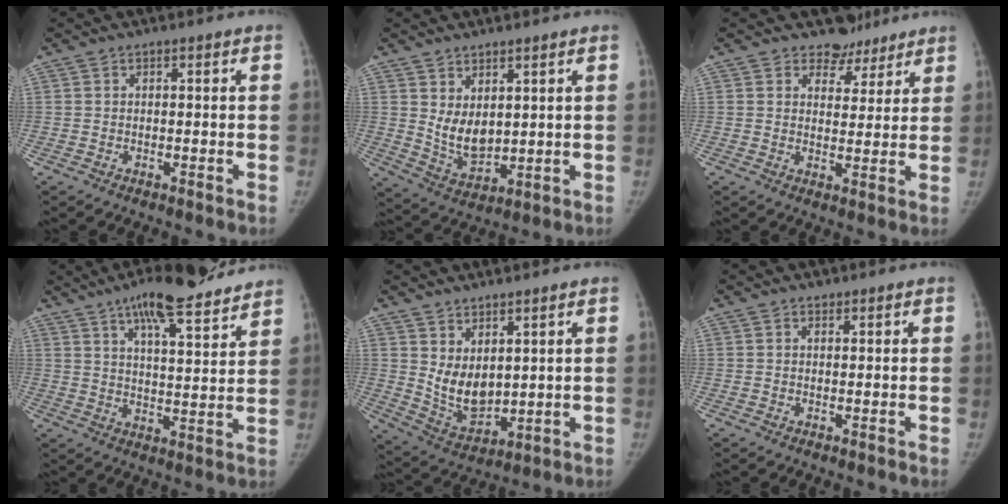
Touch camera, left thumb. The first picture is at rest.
{"total": 7.0, "force": [2.6, 4.0, 5.1], "torque": [-0.074, -0.035, 0.065]}
{"total": 5.6, "force": [4.5, 3.3, -0.2], "torque": [0.032, -0.034, 0.060]}
{"total": 15.4, "force": [11.6, 3.7, 9.5], "torque": [-0.120, -0.050, 0.177]}
{"total": 8.4, "force": [3.2, 4.8, 6.1], "torque": [-0.087, -0.039, 0.081]}
{"total": 0.8, "force": [0.6, 0.6, 0.1], "torque": [0.004, -0.004, 0.005]}